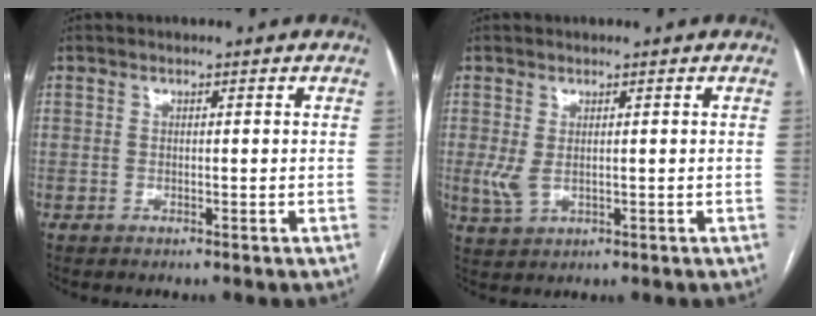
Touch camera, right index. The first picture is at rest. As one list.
[{"total": 2.9, "force": [0.2, 1.5, 2.5], "torque": [-0.063, -0.003, 0.015]}]